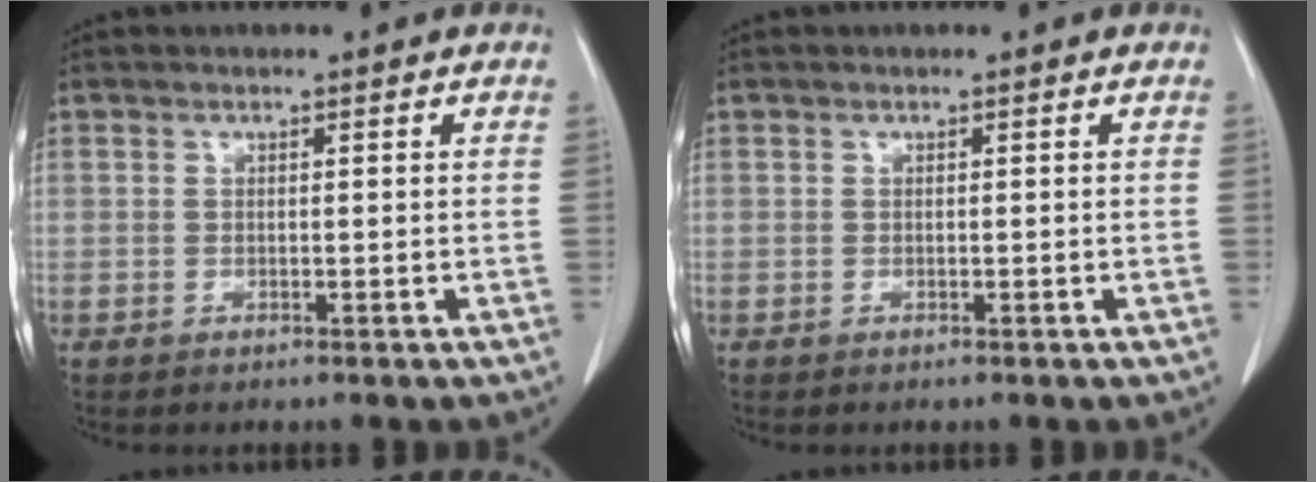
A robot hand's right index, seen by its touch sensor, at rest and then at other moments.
{"total": 0.0}